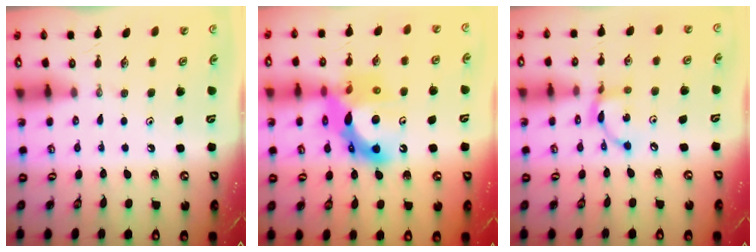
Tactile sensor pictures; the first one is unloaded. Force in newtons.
{"total": 13.9, "press": 13.6, "slide": 2.8}
{"total": 7.9, "press": 7.9, "slide": 0.2}